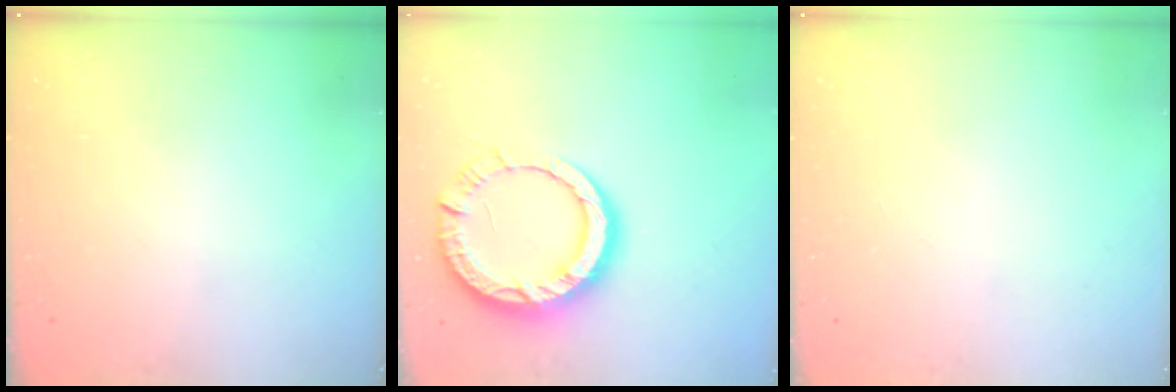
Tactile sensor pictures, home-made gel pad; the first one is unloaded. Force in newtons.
{"total": 12.5, "press": 12.4, "slide": 0.9}
{"total": 0.0}